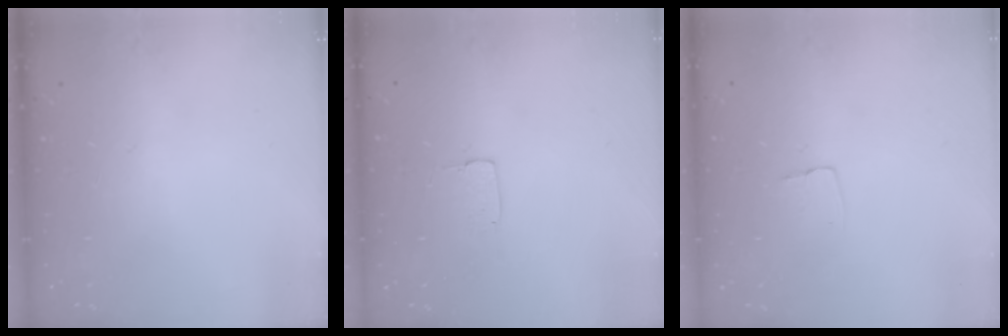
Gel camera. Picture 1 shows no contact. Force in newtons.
{"total": 2.9, "press": 2.9, "slide": 0.2}
{"total": 3.4, "press": 3.4, "slide": 0.2}